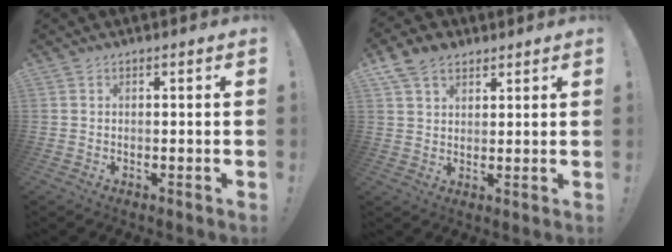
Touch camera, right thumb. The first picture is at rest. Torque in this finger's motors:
{"motor_torque": [1.66, 1.68, 0.93, 0.84, 0.17]}